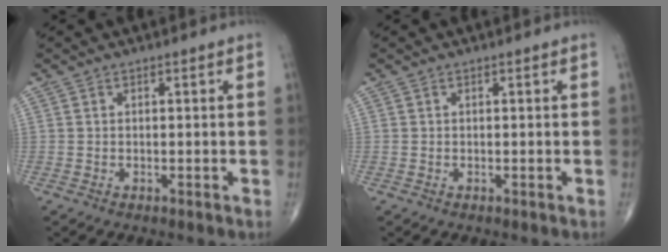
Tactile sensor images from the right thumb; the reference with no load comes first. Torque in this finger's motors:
{"motor_torque": [0.25, -0.25, -0.24, -0.09, 0.01]}